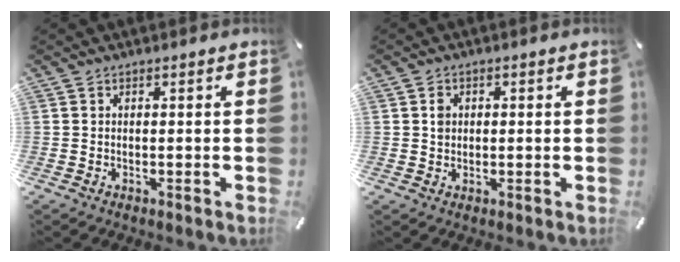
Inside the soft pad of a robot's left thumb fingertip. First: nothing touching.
{"total": 2.1, "force": [0.3, 1.8, 0.9], "torque": [-0.012, 0.005, 0.001]}